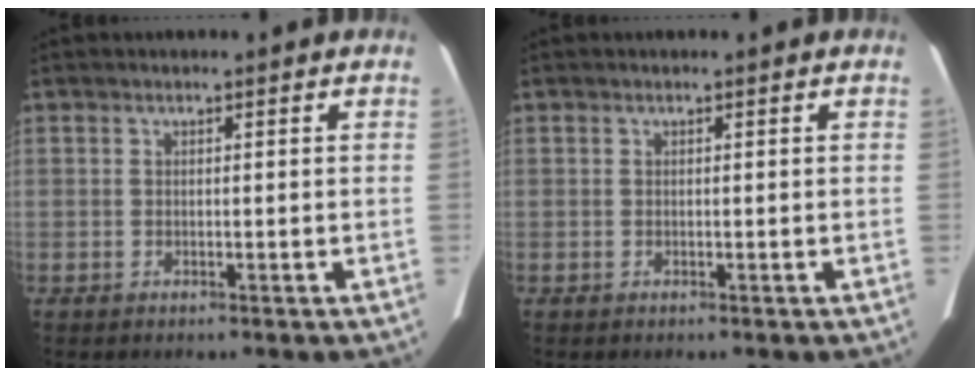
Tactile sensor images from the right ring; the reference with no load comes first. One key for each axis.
{"total": 0.0}